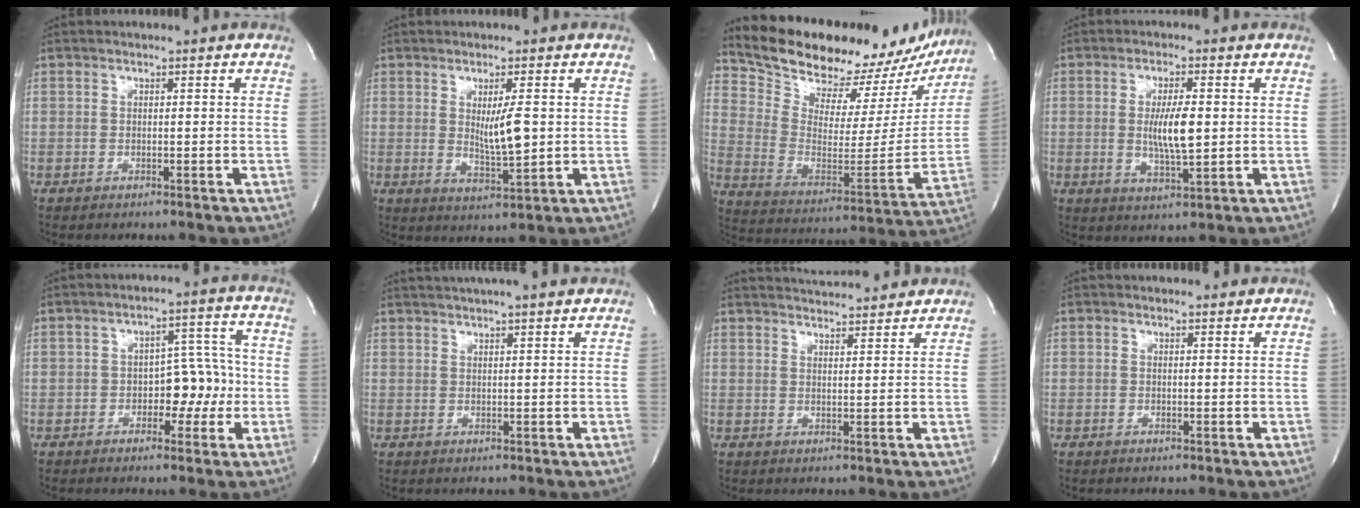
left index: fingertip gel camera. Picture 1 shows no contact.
{"total": 5.0, "force": [0.4, 0.7, 4.9], "torque": [-0.085, -0.016, 0.009]}
{"total": 26.6, "force": [23.8, 8.8, 7.8], "torque": [-0.136, -0.043, 0.330]}
{"total": 6.1, "force": [-0.1, 1.0, 6.0], "torque": [-0.111, -0.011, -0.001]}
{"total": 6.3, "force": [-1.8, 3.6, 4.9], "torque": [-0.062, 0.021, -0.027]}
{"total": 9.8, "force": [8.8, 0.1, 4.5], "torque": [-0.074, 0.025, 0.111]}
{"total": 9.0, "force": [8.7, 0.8, 2.2], "torque": [-0.038, 0.013, 0.117]}
{"total": 0.9, "force": [0.9, 0.2, -0.3], "torque": [-0.003, -0.005, 0.006]}